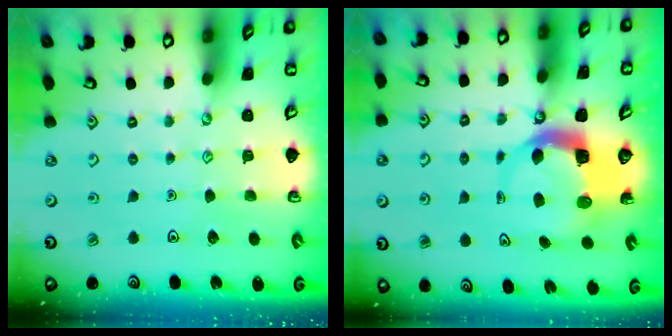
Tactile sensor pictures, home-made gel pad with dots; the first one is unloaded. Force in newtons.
{"total": 5.6, "press": 5.5, "slide": 0.9}